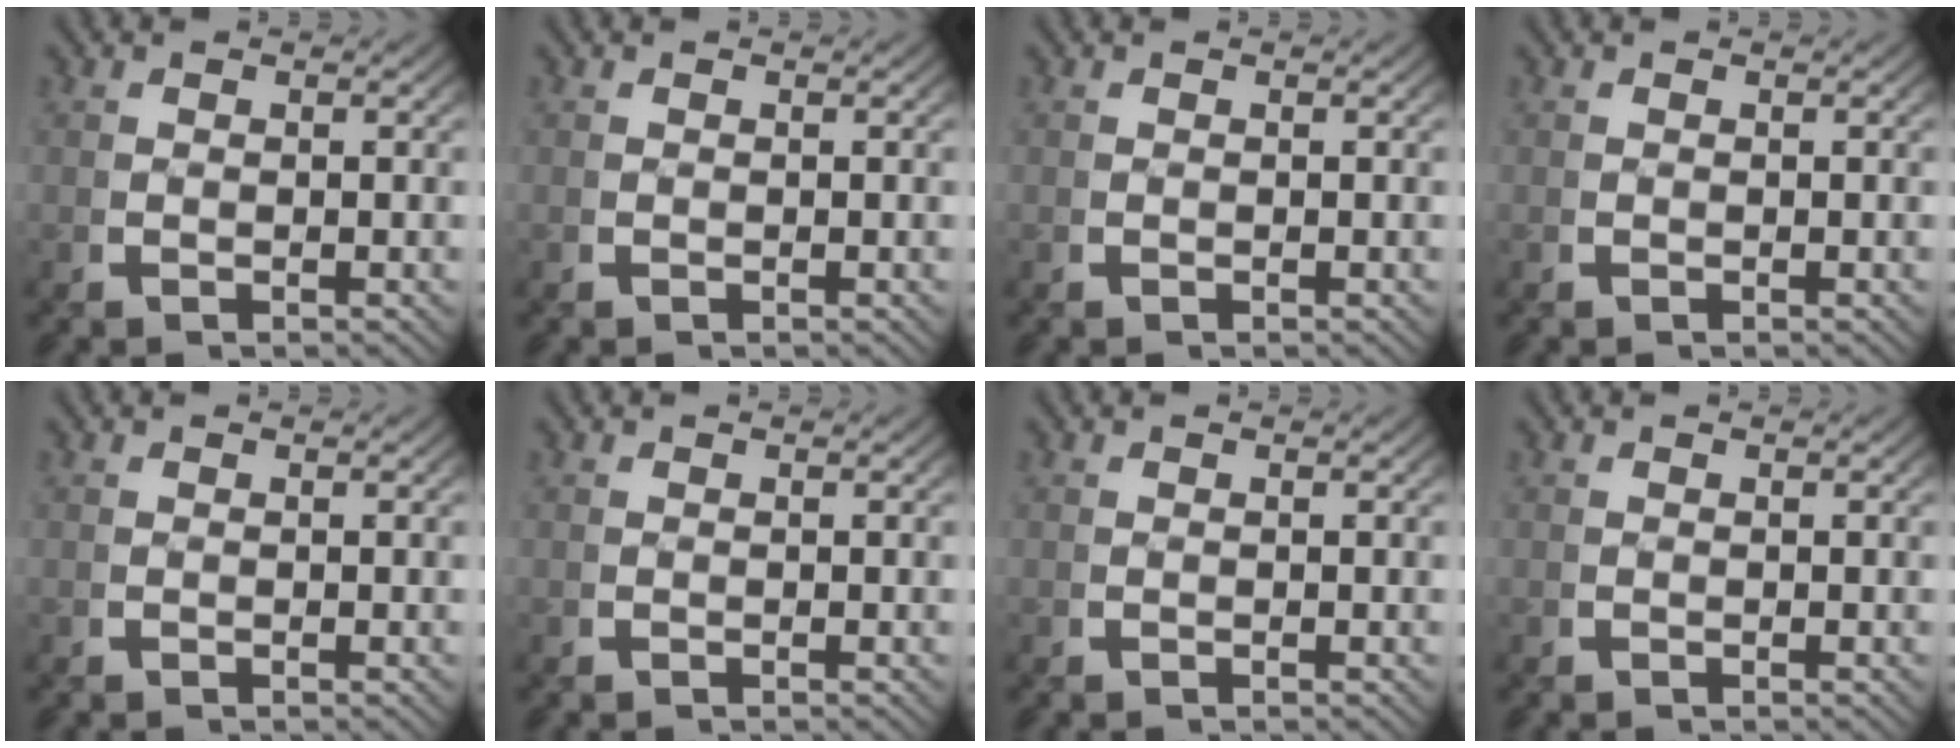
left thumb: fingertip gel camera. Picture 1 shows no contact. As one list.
[{"total": 0.0}, {"total": 0.0}, {"total": 0.0}, {"total": 0.0}, {"total": 0.0}, {"total": 0.0}, {"total": 0.0}]